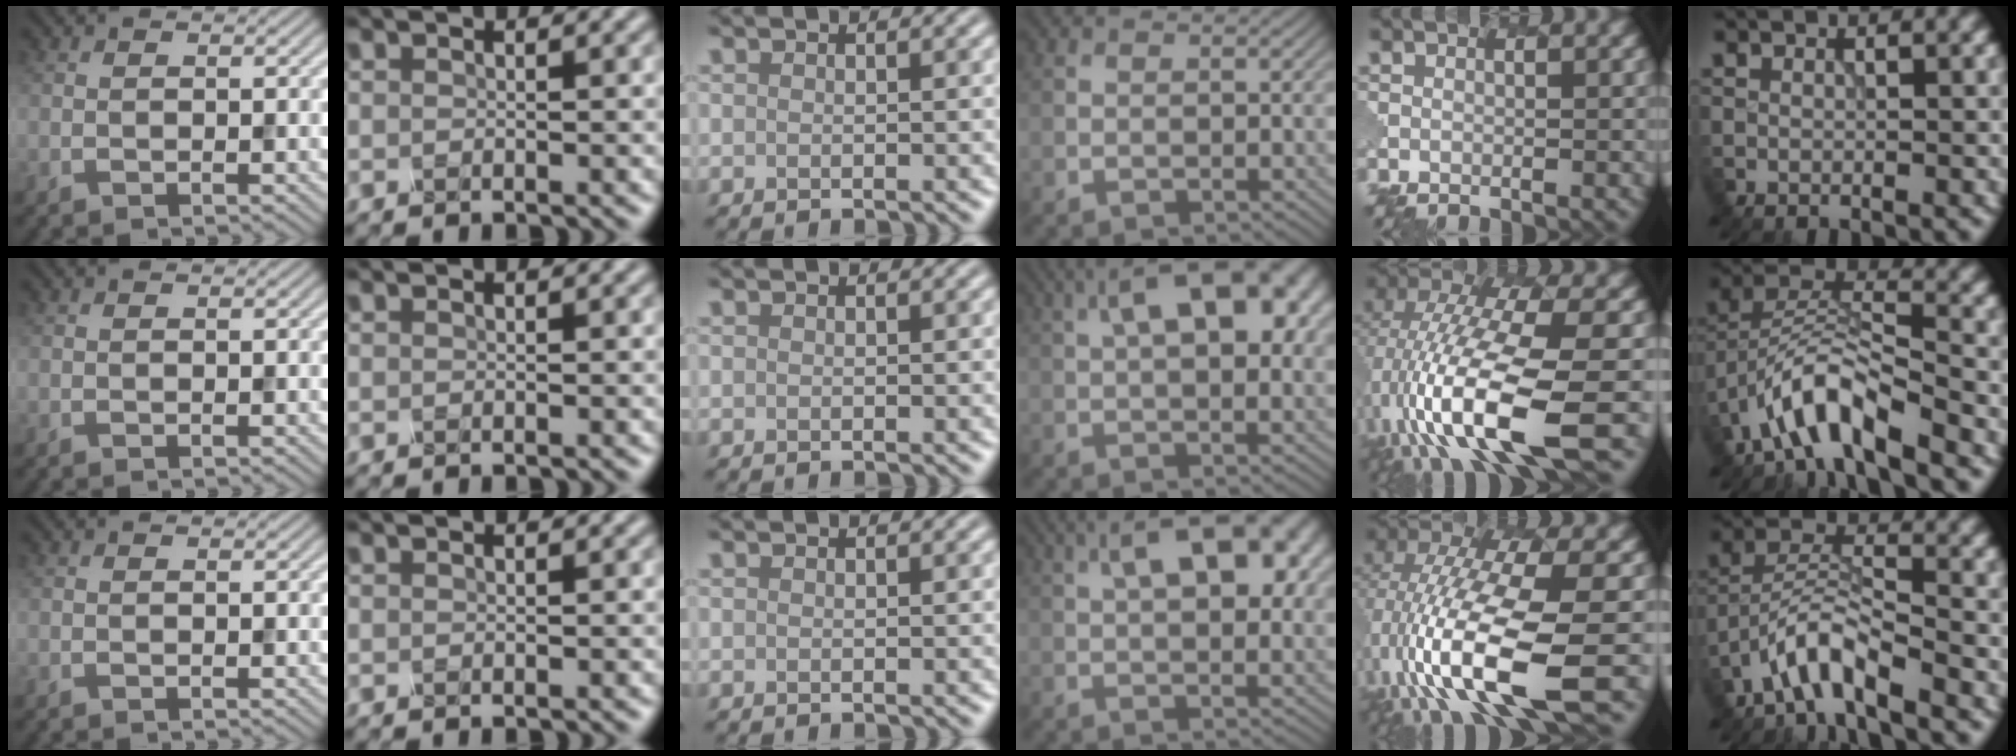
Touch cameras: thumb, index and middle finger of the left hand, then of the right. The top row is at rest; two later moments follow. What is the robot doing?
{"motion": "shake", "object": "salt shaker"}